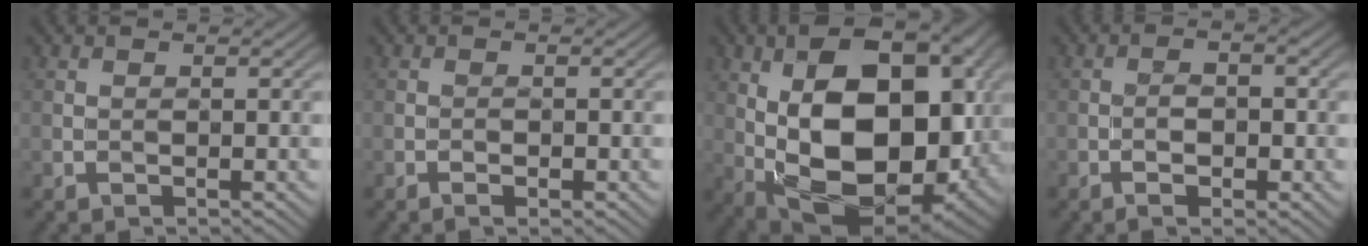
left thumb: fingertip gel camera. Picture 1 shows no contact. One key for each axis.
{"total": 1.2, "fx": -0.8, "fy": 0.3, "fz": 0.9, "tx": -0.017, "ty": -0.002, "tz": -0.011}
{"total": 17.2, "fx": 0.7, "fy": 10.1, "fz": 13.9, "tx": -0.233, "ty": -0.014, "tz": 0.012}
{"total": 3.3, "fx": -1.1, "fy": 1.2, "fz": 2.8, "tx": -0.049, "ty": 0.001, "tz": -0.015}